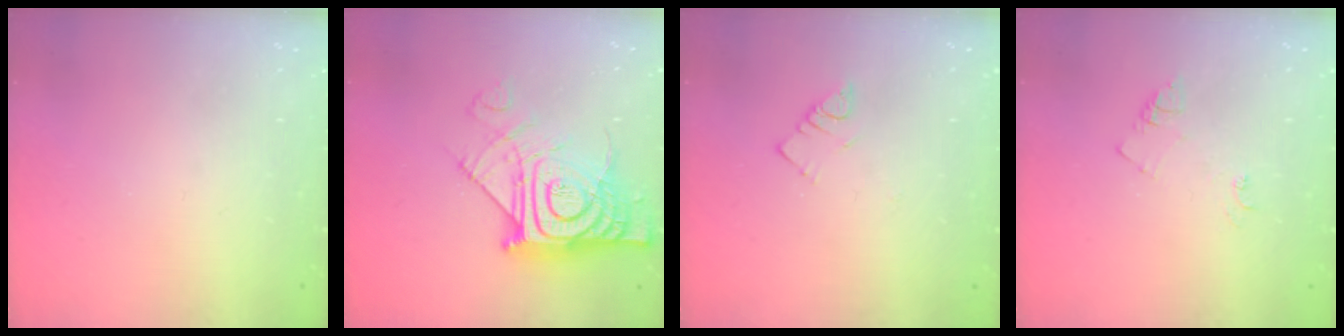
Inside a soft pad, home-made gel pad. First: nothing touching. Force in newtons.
{"total": 15.9, "press": 15.7, "slide": 1.9}
{"total": 3.4, "press": 3.3, "slide": 0.6}
{"total": 5.5, "press": 5.5, "slide": 0.6}